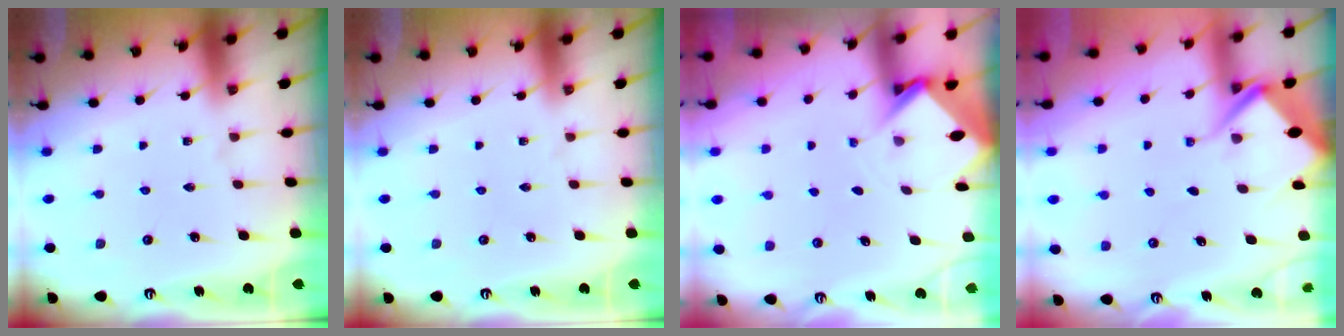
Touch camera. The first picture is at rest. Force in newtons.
{"total": 0.0}
{"total": 2.9, "press": 2.9, "slide": 0.2}
{"total": 5.4, "press": 5.4, "slide": 0.4}